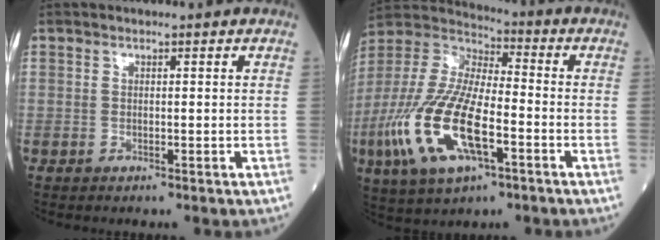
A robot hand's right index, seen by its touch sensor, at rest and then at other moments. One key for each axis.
{"total": 18.3, "fx": -6.2, "fy": 6.3, "fz": 16.0, "tx": -0.360, "ty": -0.012, "tz": -0.112}